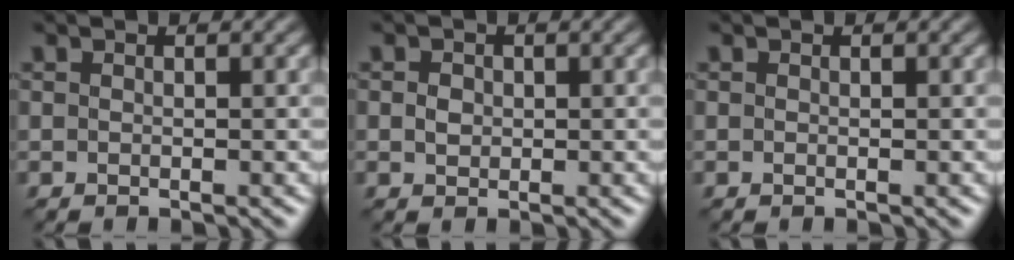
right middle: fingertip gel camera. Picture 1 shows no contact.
{"total": 1.2, "force": [0.0, 1.0, 0.6], "torque": [-0.014, 0.001, -0.001]}
{"total": 0.0}